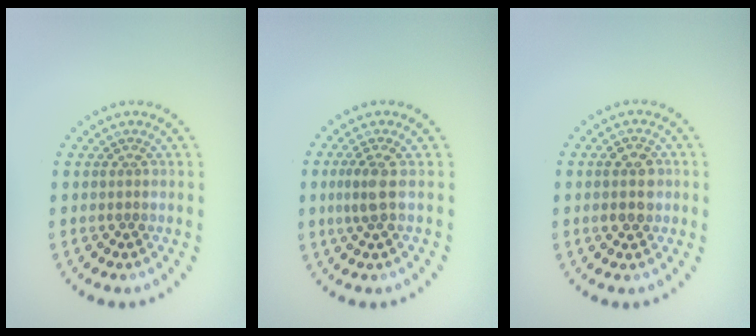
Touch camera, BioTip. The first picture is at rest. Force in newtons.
{"total": 1.8, "press": 1.6, "slide": 1.0}
{"total": 3.0, "press": 3.0, "slide": 0.0}